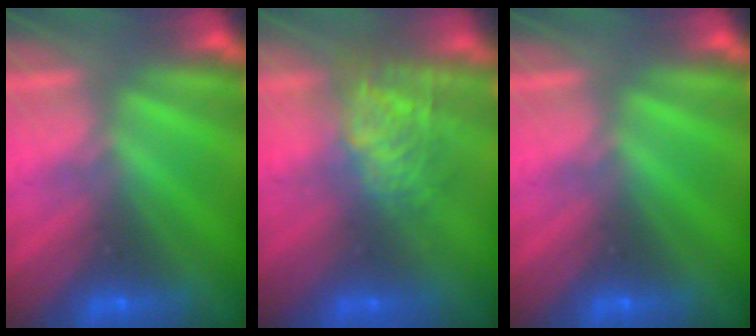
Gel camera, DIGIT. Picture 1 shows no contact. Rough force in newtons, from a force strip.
{"total": 7.6}
{"total": 0.0}